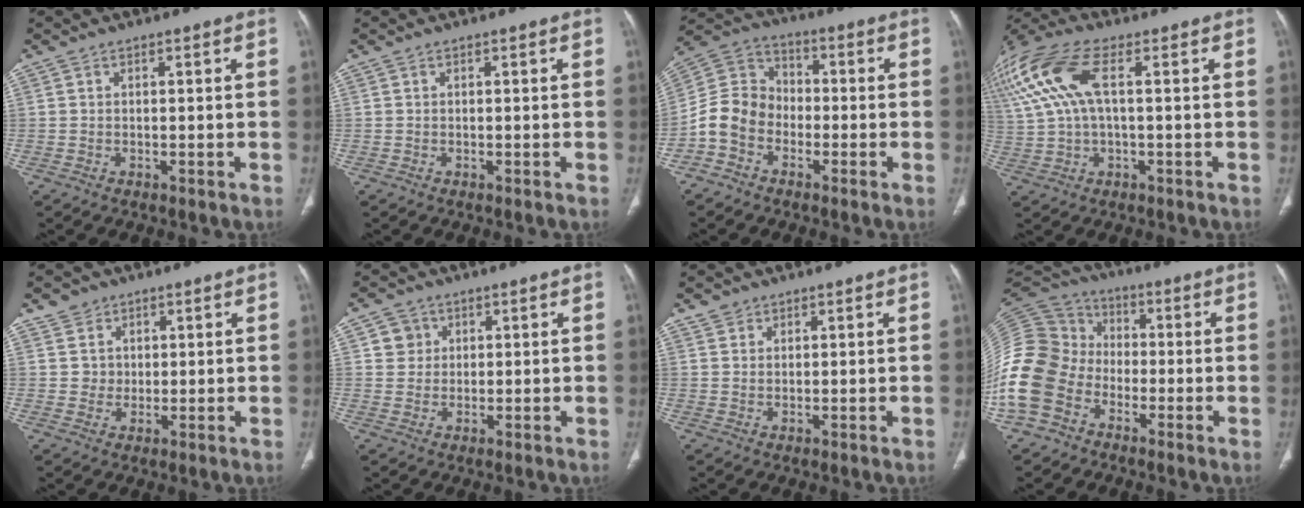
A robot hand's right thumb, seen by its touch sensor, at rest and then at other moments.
{"total": 0.0}
{"total": 9.8, "force": [-3.7, 7.8, 4.5], "torque": [-0.080, 0.045, -0.084]}
{"total": 16.6, "force": [4.3, 7.6, 14.1], "torque": [-0.348, 0.033, 0.076]}
{"total": 4.4, "force": [2.1, 3.8, 0.3], "torque": [0.015, -0.010, 0.038]}
{"total": 4.0, "force": [1.3, 3.7, 0.4], "torque": [0.021, 0.001, 0.022]}
{"total": 2.0, "force": [1.3, 1.6, 0.2], "torque": [0.011, -0.005, 0.017]}
{"total": 20.3, "force": [-6.8, 16.1, 10.2], "torque": [-0.247, 0.064, -0.135]}